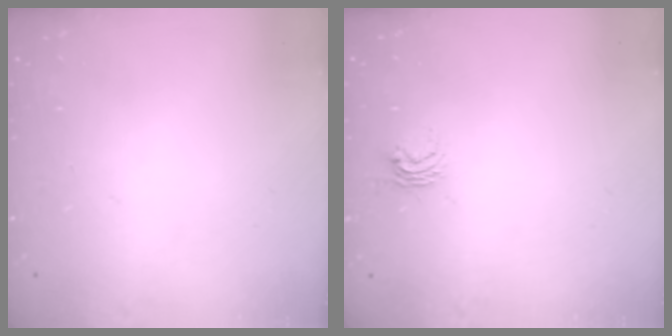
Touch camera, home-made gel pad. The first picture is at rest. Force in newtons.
{"total": 4.1, "press": 4.0, "slide": 0.5}